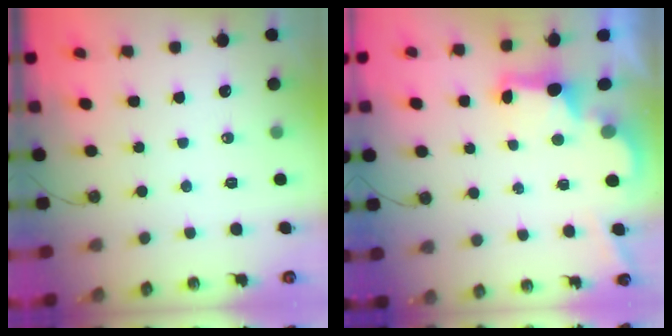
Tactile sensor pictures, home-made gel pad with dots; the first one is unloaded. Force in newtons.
{"total": 2.9, "press": 2.7, "slide": 0.9}